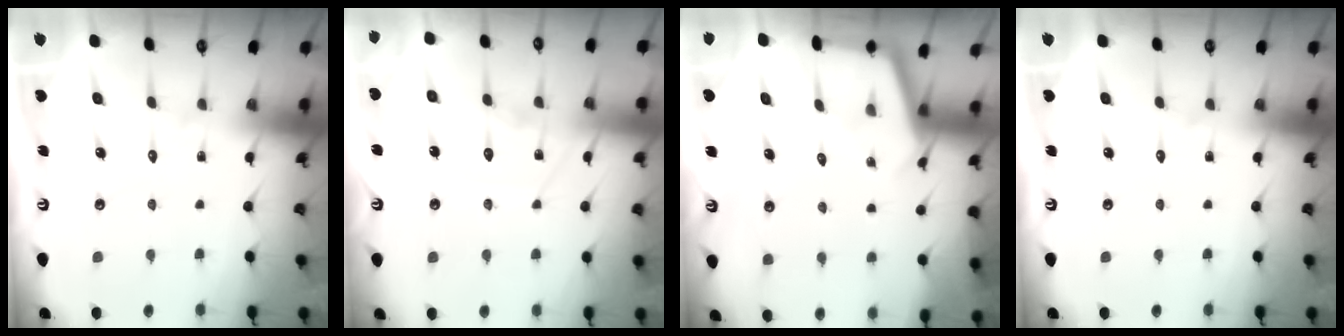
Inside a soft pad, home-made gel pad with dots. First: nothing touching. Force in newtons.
{"total": 10.2, "press": 10.2, "slide": 0.9}
{"total": 2.5, "press": 2.5, "slide": 0.2}
{"total": 0.0}